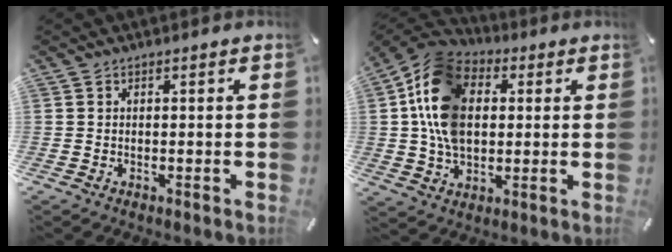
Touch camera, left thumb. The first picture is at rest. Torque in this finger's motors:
{"motor_torque": [2.48, 2.53, 2.20, -0.57, 0.62]}